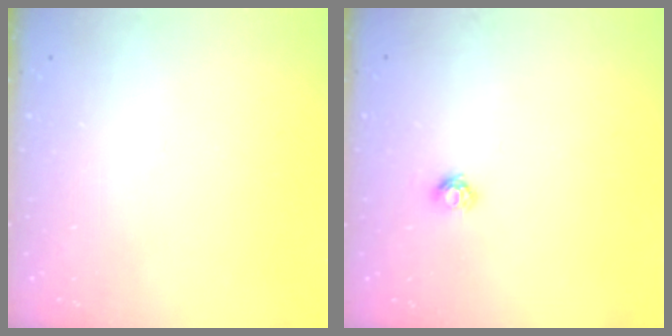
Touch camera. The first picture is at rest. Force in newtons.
{"total": 4.6, "press": 4.5, "slide": 0.6}